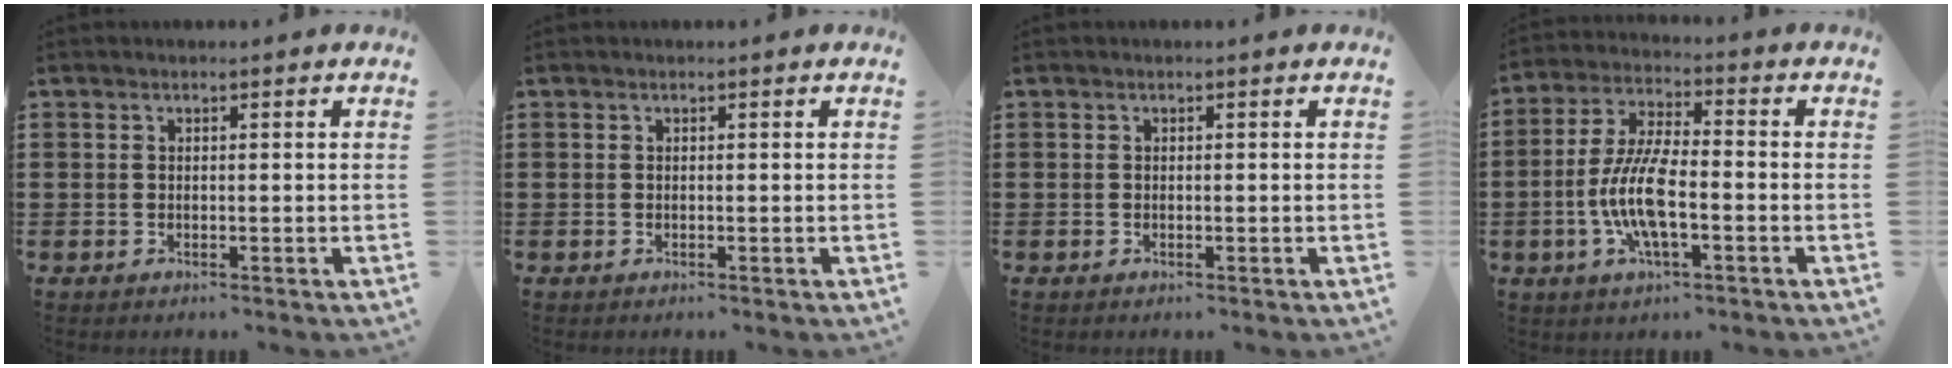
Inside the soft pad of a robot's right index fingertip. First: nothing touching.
{"total": 0.0}
{"total": 0.0}
{"total": 9.5, "force": [-2.5, 2.9, 8.7], "torque": [-0.198, -0.014, -0.054]}